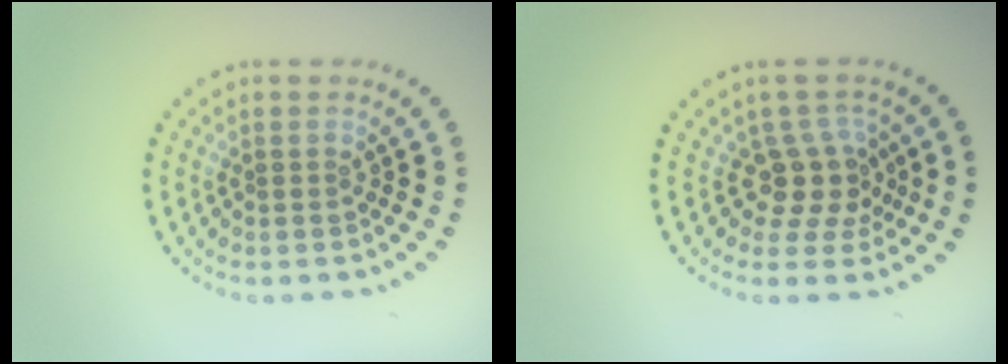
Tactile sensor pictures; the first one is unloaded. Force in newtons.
{"total": 3.3, "press": 2.6, "slide": 2.0}